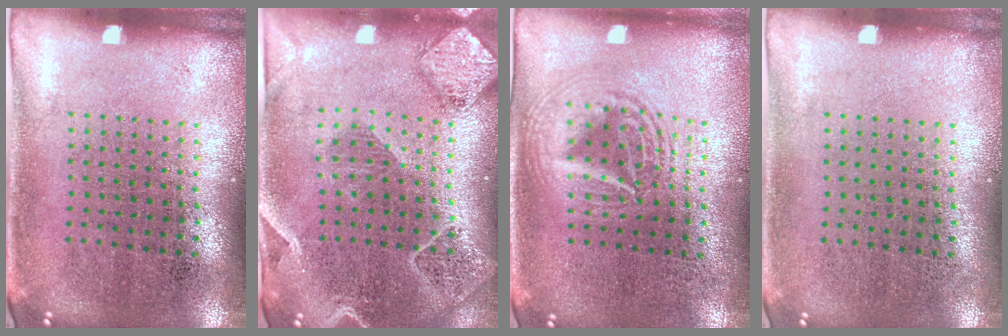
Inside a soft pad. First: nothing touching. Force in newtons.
{"total": 2.3, "press": 2.1, "slide": 1.0}
{"total": 2.6, "press": 2.6, "slide": 0.3}
{"total": 0.0}